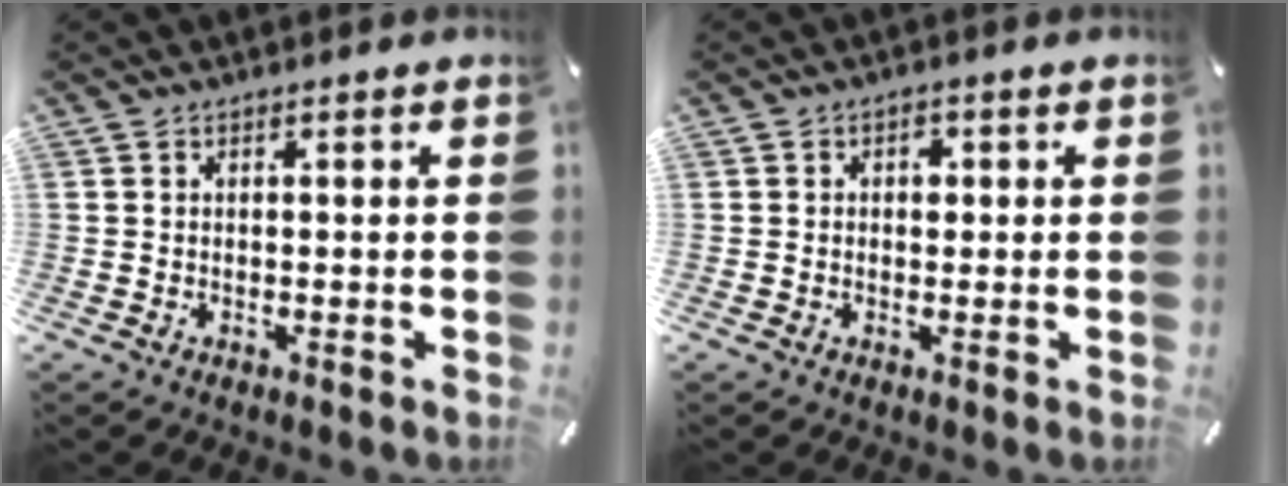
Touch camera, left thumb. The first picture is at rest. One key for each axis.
{"total": 2.1, "fx": 0.2, "fy": 1.6, "fz": 1.3, "tx": -0.004, "ty": -0.002, "tz": -0.005}